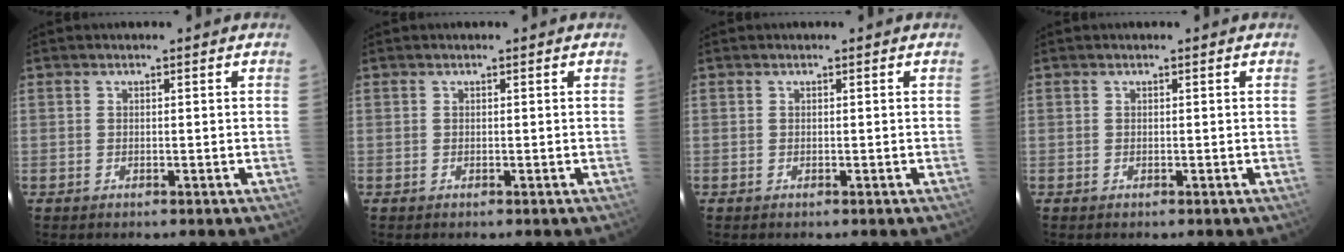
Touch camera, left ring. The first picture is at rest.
{"total": 0.0}
{"total": 0.0}
{"total": 0.0}